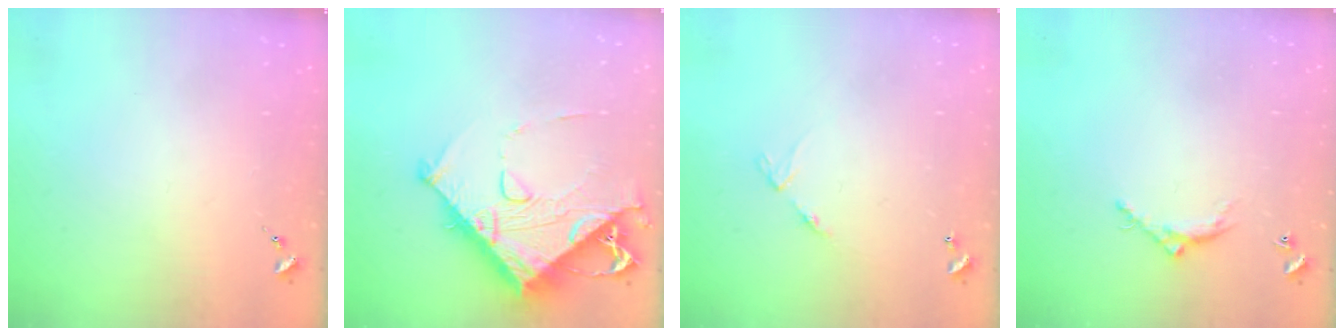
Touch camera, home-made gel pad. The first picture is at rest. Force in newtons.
{"total": 14.7, "press": 14.6, "slide": 1.5}
{"total": 6.2, "press": 6.2, "slide": 0.7}
{"total": 6.0, "press": 6.0, "slide": 0.3}